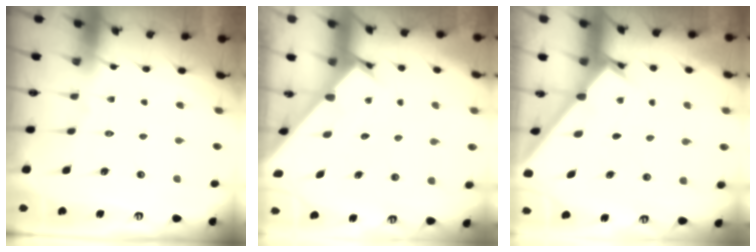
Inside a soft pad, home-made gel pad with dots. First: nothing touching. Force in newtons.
{"total": 2.3, "press": 2.3, "slide": 0.1}
{"total": 2.0, "press": 2.0, "slide": 0.1}